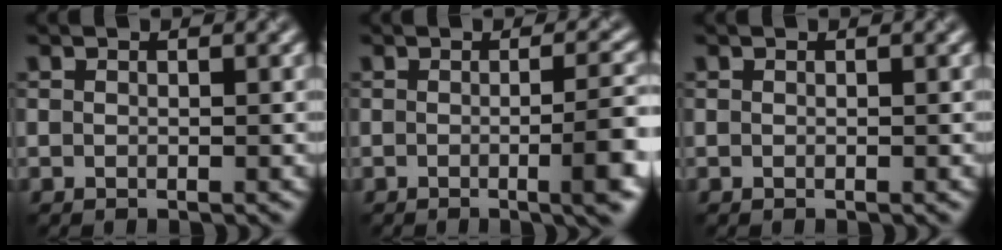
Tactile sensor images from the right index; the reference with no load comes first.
{"total": 4.6, "force": [-1.1, 0.9, 4.4], "torque": [-0.056, 0.002, -0.016]}
{"total": 0.0}